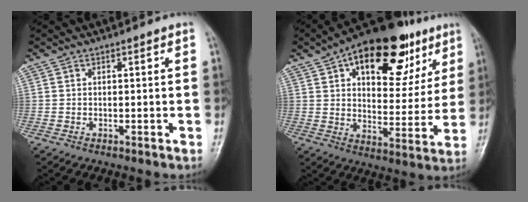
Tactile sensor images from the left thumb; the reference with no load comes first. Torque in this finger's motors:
{"motor_torque": [0.68, 0.76, 1.68, -1.10, 0.26]}